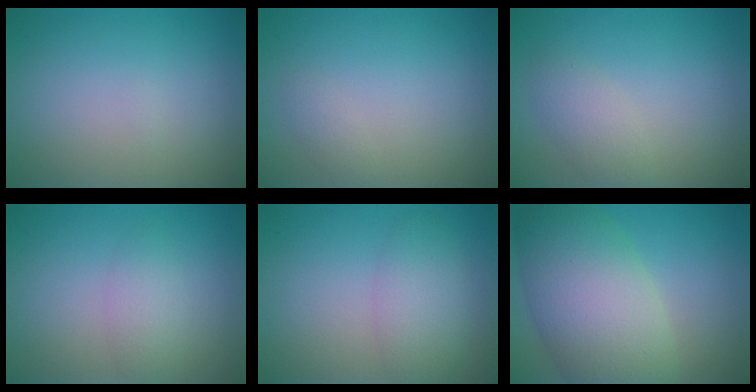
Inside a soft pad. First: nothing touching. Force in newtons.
{"total": 0.8, "press": 0.8, "slide": 0.0}
{"total": 2.1, "press": 2.1, "slide": 0.1}
{"total": 2.0, "press": 2.0, "slide": 0.0}
{"total": 4.8, "press": 4.8, "slide": 0.2}
{"total": 10.1, "press": 10.1, "slide": 0.7}